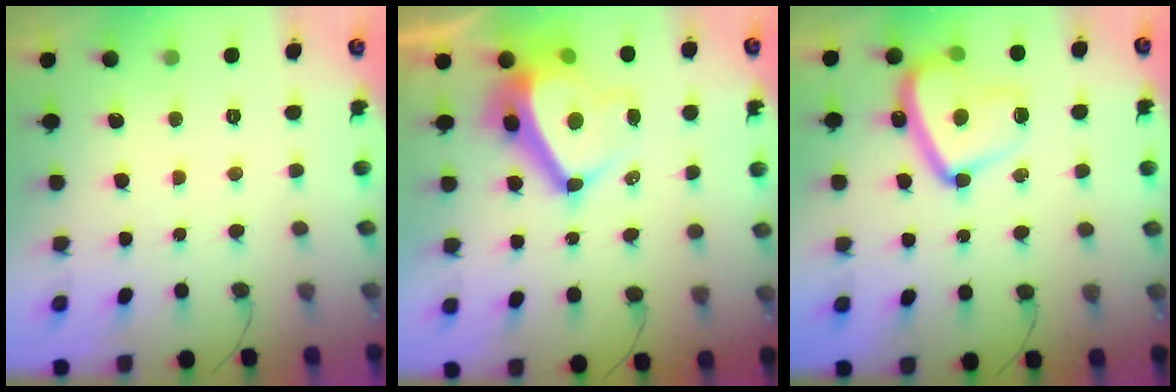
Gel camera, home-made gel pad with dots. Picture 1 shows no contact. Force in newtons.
{"total": 11.7, "press": 11.3, "slide": 3.0}
{"total": 15.5, "press": 15.4, "slide": 1.3}